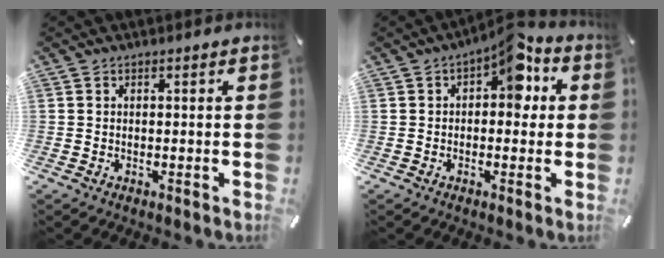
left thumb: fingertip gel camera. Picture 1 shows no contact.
{"total": 9.4, "force": [3.1, 5.2, 7.2], "torque": [-0.086, -0.011, 0.046]}